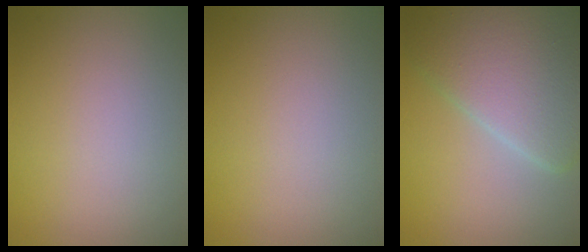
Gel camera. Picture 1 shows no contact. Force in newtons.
{"total": 0.0}
{"total": 7.6, "press": 7.6, "slide": 0.4}